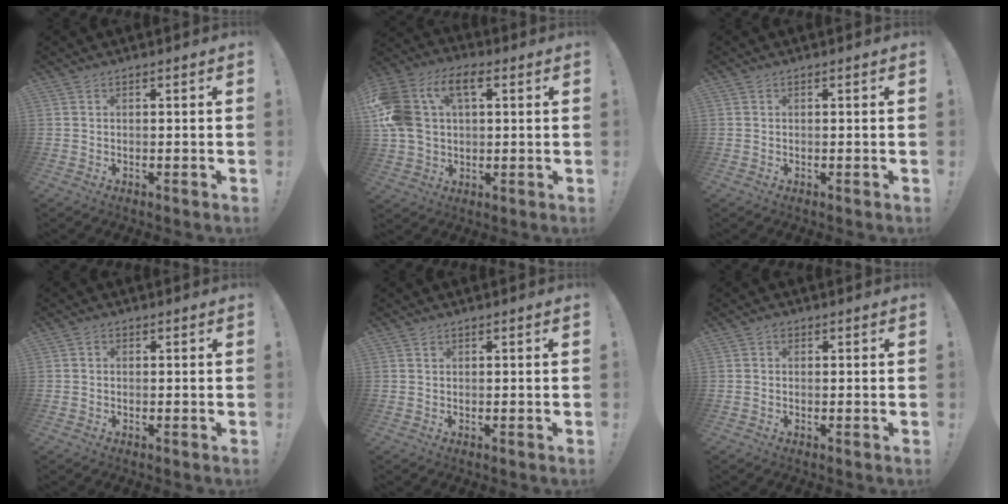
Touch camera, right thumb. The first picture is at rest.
{"total": 16.1, "force": [4.6, 10.9, 10.9], "torque": [-0.228, -0.004, 0.085]}
{"total": 0.0}
{"total": 0.9, "force": [-0.3, 0.8, 0.4], "torque": [-0.009, 0.004, -0.005]}
{"total": 0.6, "force": [0.5, 0.4, 0.1], "torque": [0.005, -0.003, 0.009]}
{"total": 1.0, "force": [0.1, 1.0, 0.3], "torque": [-0.005, 0.005, 0.001]}